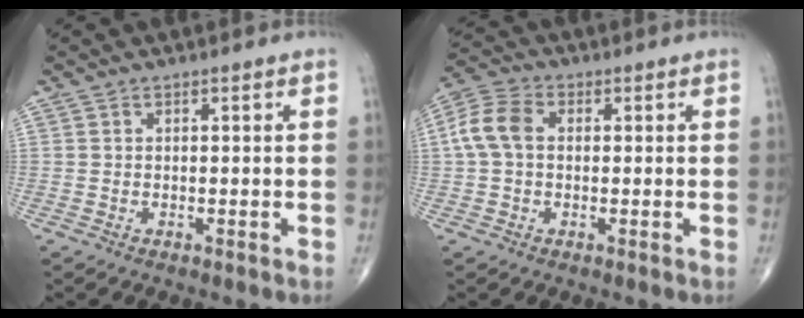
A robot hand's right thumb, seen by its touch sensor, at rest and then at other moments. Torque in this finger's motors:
{"motor_torque": [-0.36, 0.52, 0.19, -0.03, 0.09]}